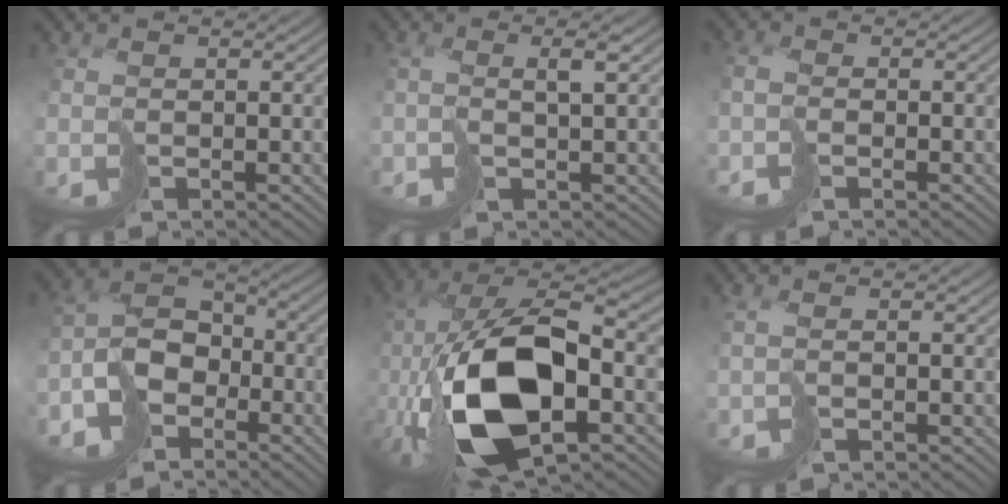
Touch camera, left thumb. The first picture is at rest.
{"total": 2.3, "force": [0.8, -0.3, 2.2], "torque": [-0.037, 0.012, 0.018]}
{"total": 1.8, "force": [-1.3, 0.8, 0.8], "torque": [-0.009, 0.009, -0.029]}
{"total": 8.6, "force": [-5.4, 5.1, 4.2], "torque": [-0.070, 0.000, -0.112]}
{"total": 17.8, "force": [-3.6, 7.3, 15.8], "torque": [-0.327, 0.003, -0.064]}
{"total": 1.1, "force": [-0.5, -0.1, 1.0], "torque": [-0.021, 0.005, -0.007]}